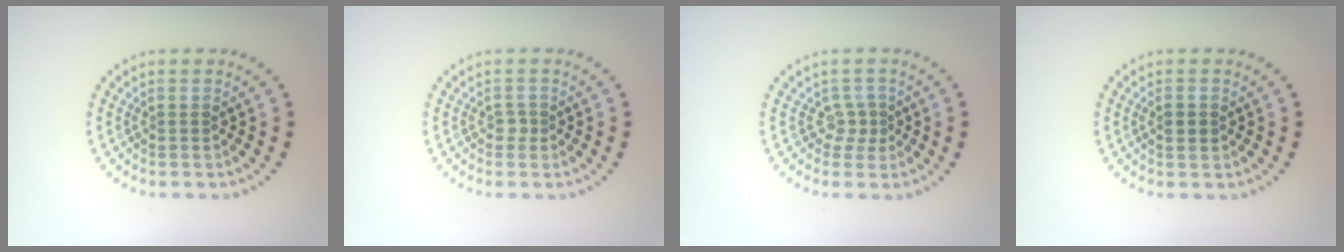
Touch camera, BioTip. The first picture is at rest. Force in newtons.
{"total": 0.7, "press": 0.6, "slide": 0.4}
{"total": 1.6, "press": 1.0, "slide": 1.2}
{"total": 1.2, "press": 1.2, "slide": 0.0}